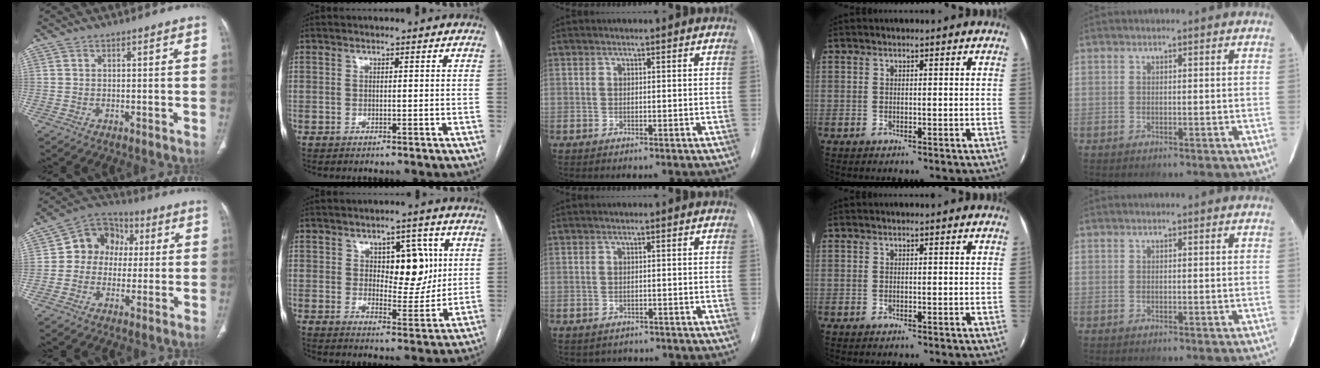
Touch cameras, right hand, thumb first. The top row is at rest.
{"thumb": {"total": 10.8, "force": [1.0, 9.4, 5.3], "torque": [-0.046, 0.023, 0.001]}, "index": {"total": 9.0, "force": [2.4, 4.5, 7.4], "torque": [-0.092, 0.012, 0.041]}, "middle": {"total": 3.1, "force": [-2.6, 1.7, 0.0], "torque": [-0.002, 0.010, -0.031]}}